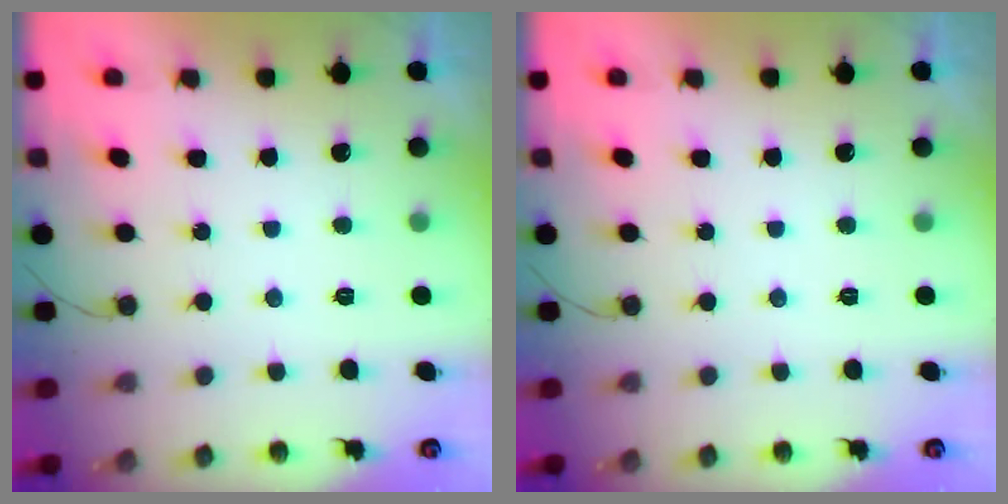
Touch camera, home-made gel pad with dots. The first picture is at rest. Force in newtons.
{"total": 0.0}